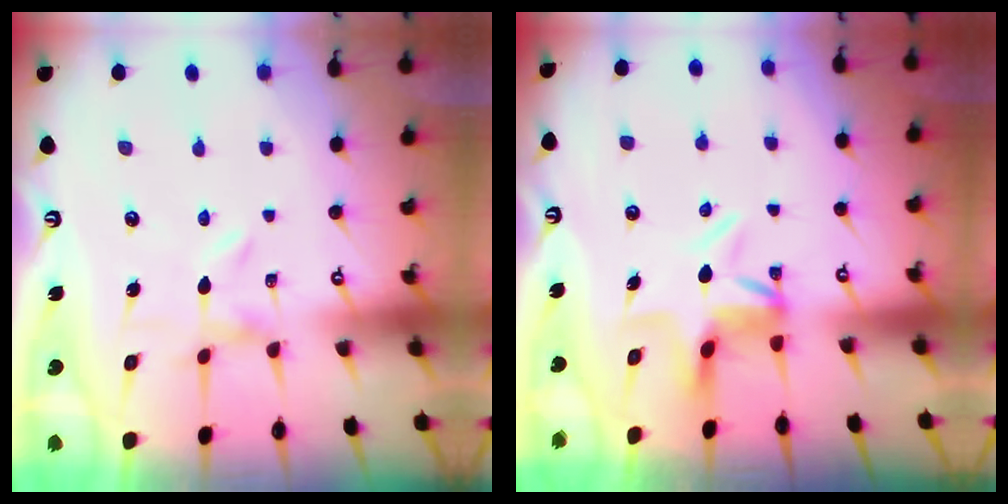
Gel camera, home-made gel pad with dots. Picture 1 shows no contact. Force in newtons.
{"total": 6.0, "press": 5.9, "slide": 0.9}